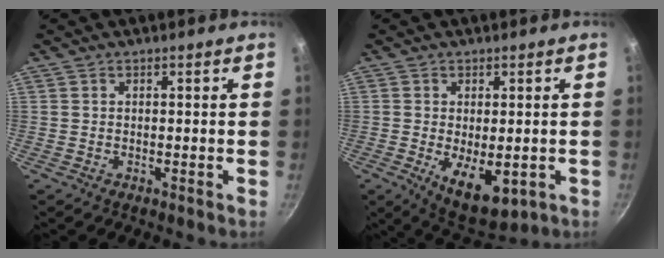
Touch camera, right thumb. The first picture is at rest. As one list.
[{"total": 9.5, "force": [-2.0, 4.8, 7.9], "torque": [-0.107, -0.013, -0.011]}]